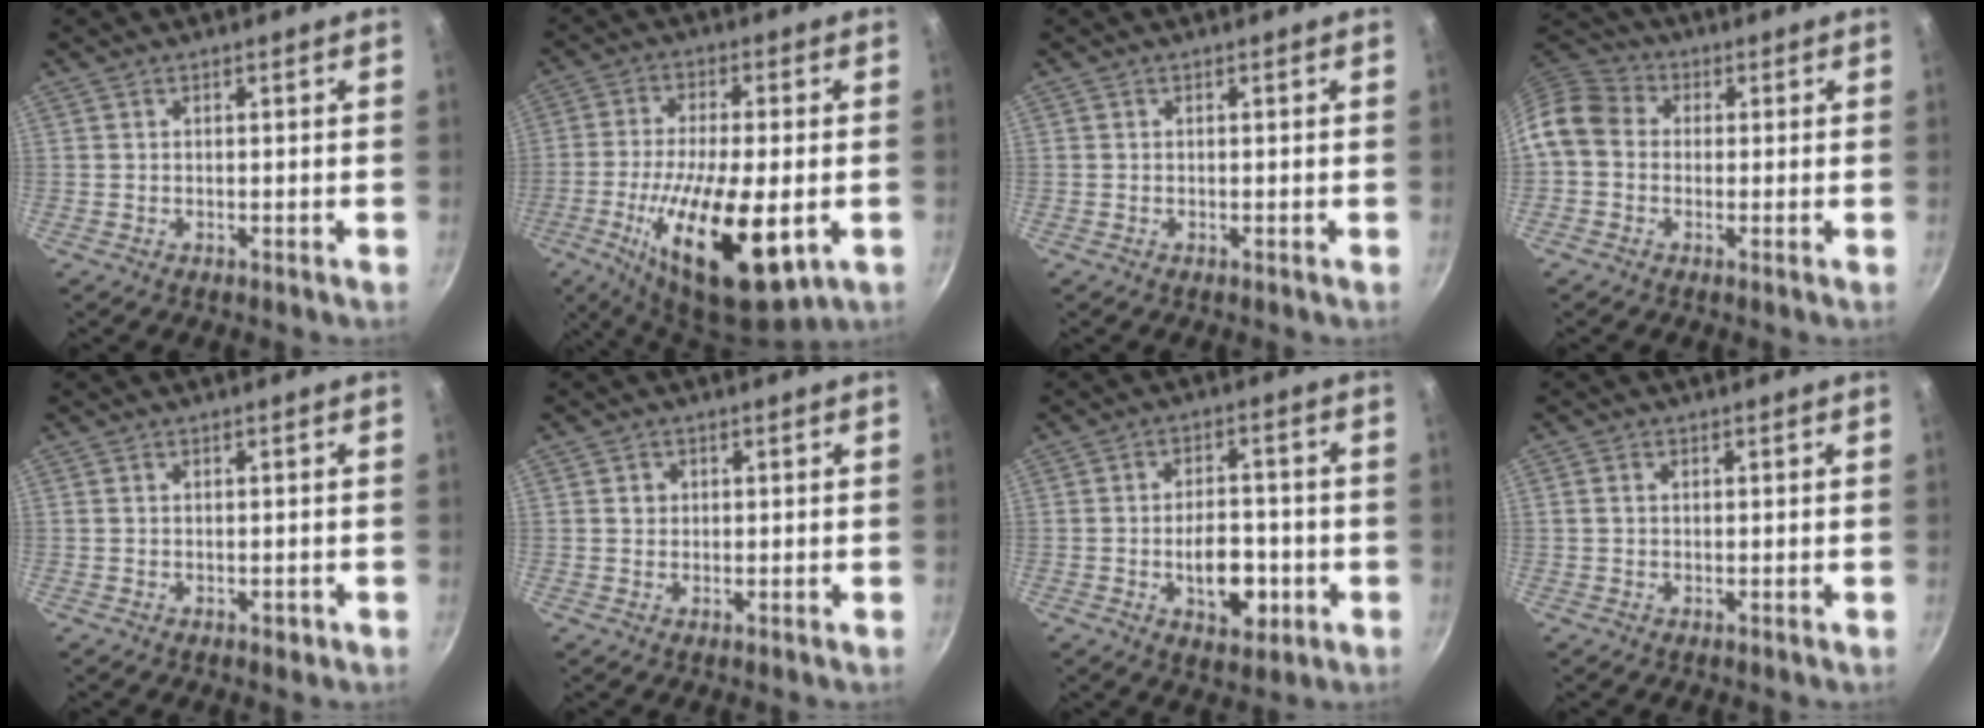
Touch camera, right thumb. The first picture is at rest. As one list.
[{"total": 20.3, "force": [-5.8, 7.3, 18.0], "torque": [-0.317, 0.001, -0.098]}, {"total": 0.0}, {"total": 8.7, "force": [-0.1, 7.3, 4.8], "torque": [-0.071, 0.024, -0.025]}, {"total": 1.3, "force": [-0.5, 0.9, 0.9], "torque": [-0.008, 0.004, -0.006]}, {"total": 1.7, "force": [0.3, 1.6, 0.5], "torque": [-0.002, 0.002, 0.003]}, {"total": 10.2, "force": [-2.8, 5.9, 7.8], "torque": [-0.090, 0.014, -0.040]}, {"total": 1.3, "force": [0.1, 1.0, 0.7], "torque": [-0.013, 0.005, 0.001]}]